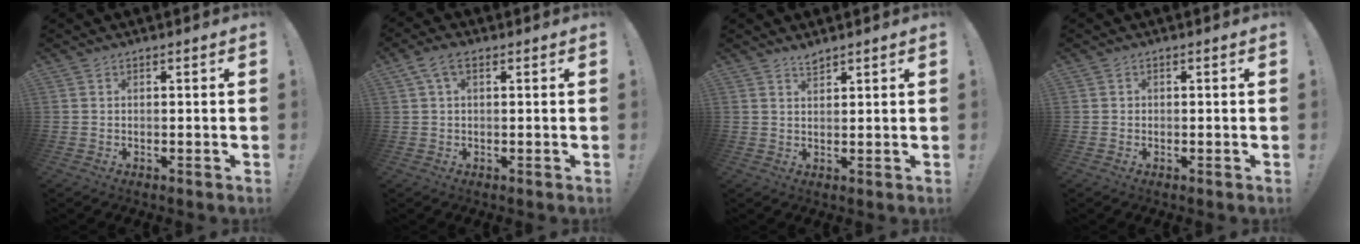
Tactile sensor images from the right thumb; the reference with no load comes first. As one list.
[{"total": 4.6, "force": [1.7, 2.3, 3.6], "torque": [-0.068, 0.006, 0.033]}, {"total": 2.5, "force": [2.3, 0.4, 0.8], "torque": [-0.007, -0.017, 0.040]}, {"total": 0.9, "force": [0.0, 0.9, 0.2], "torque": [-0.009, 0.006, 0.001]}]